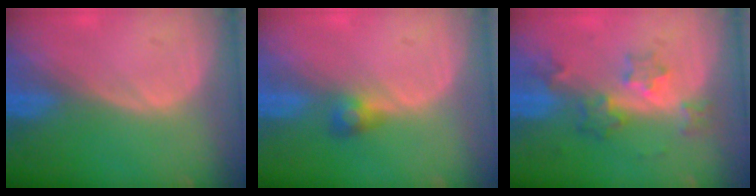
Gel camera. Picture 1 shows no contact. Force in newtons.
{"total": 2.5, "press": 2.5, "slide": 0.5}
{"total": 5.9, "press": 5.4, "slide": 2.4}